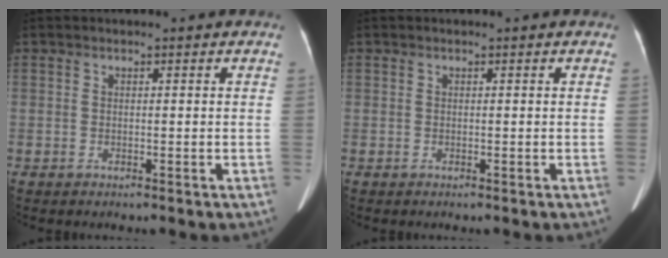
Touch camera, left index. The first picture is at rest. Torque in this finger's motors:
{"motor_torque": [0.00, 0.00, 0.00, 0.00]}